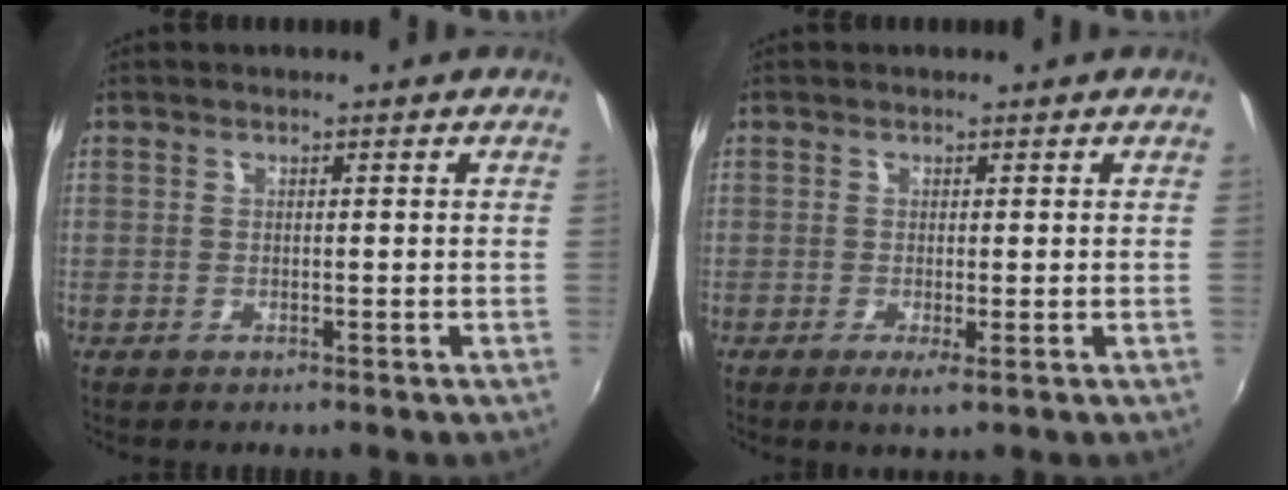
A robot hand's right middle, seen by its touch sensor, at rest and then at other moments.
{"total": 1.6, "force": [-0.4, -0.1, 1.6], "torque": [-0.033, -0.007, -0.006]}